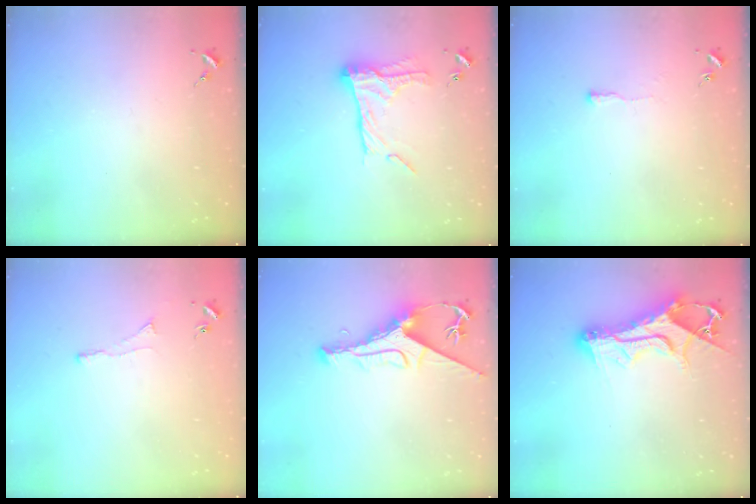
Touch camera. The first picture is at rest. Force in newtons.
{"total": 16.3, "press": 16.2, "slide": 1.1}
{"total": 3.1, "press": 3.1, "slide": 0.6}
{"total": 2.9, "press": 2.8, "slide": 0.7}
{"total": 9.8, "press": 9.7, "slide": 1.4}
{"total": 14.9, "press": 14.8, "slide": 1.5}